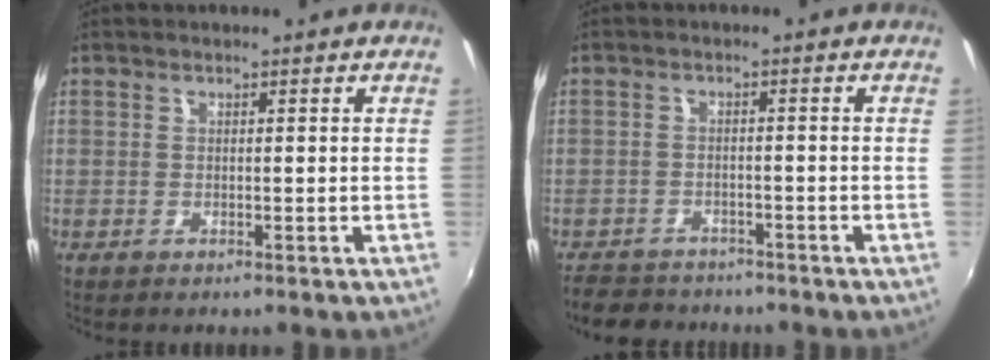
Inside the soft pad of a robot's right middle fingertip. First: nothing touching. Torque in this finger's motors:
{"motor_torque": [0.32, -0.50, 0.02, 0.02]}